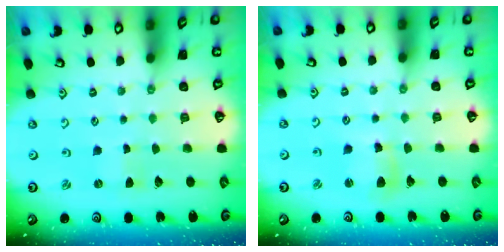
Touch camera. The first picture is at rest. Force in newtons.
{"total": 5.9, "press": 5.8, "slide": 0.6}